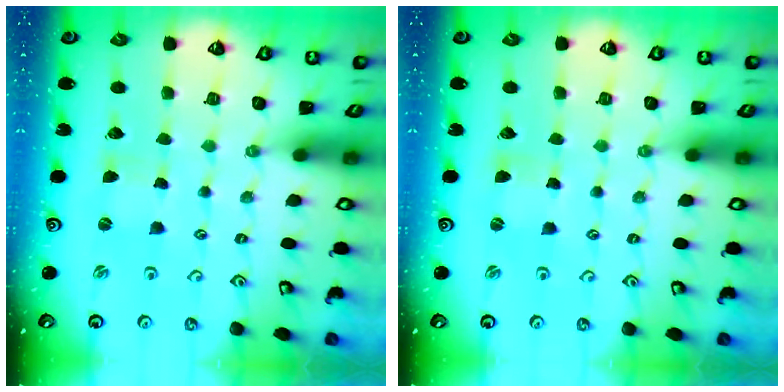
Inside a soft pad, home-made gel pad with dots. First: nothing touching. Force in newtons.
{"total": 0.0}